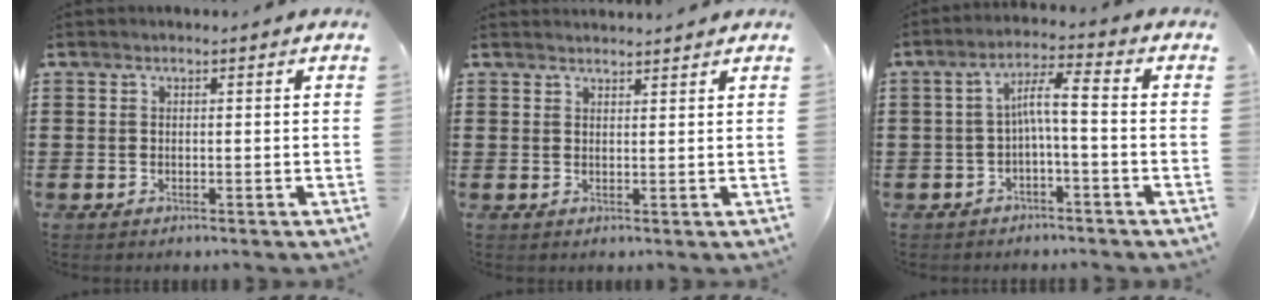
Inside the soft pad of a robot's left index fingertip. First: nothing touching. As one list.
[{"total": 1.5, "force": [1.5, 0.1, 0.1], "torque": [-0.005, 0.002, 0.030]}, {"total": 5.2, "force": [-1.1, 1.1, 4.9], "torque": [-0.098, 0.015, -0.027]}]